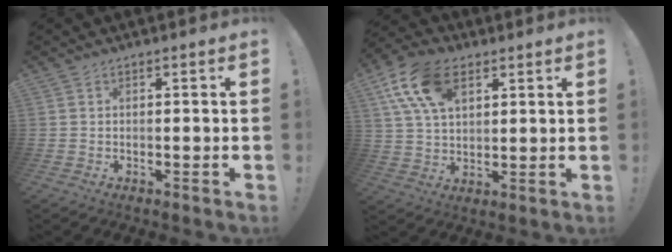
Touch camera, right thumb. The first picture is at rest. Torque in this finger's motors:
{"motor_torque": [1.06, 1.14, 0.16, 0.10, 0.08]}